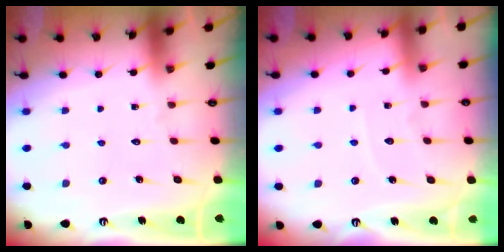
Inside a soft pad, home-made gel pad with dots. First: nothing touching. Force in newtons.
{"total": 4.5, "press": 4.4, "slide": 0.7}